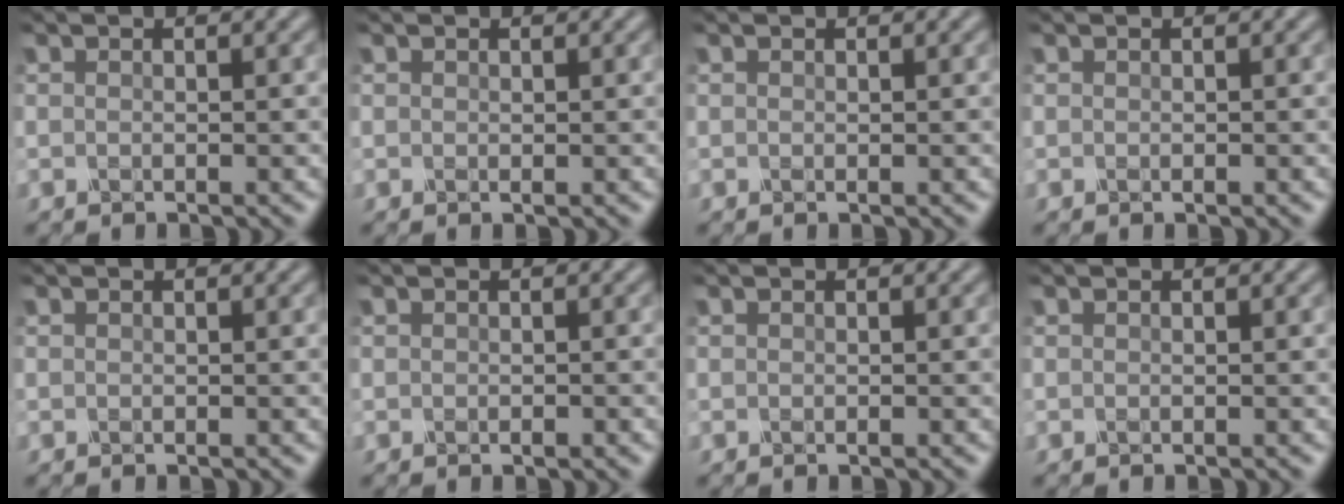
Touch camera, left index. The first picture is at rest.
{"total": 0.0}
{"total": 0.0}
{"total": 0.0}
{"total": 0.0}
{"total": 0.7, "force": [-0.5, 0.4, 0.4], "torque": [-0.006, -0.002, -0.003]}
{"total": 0.0}
{"total": 0.0}